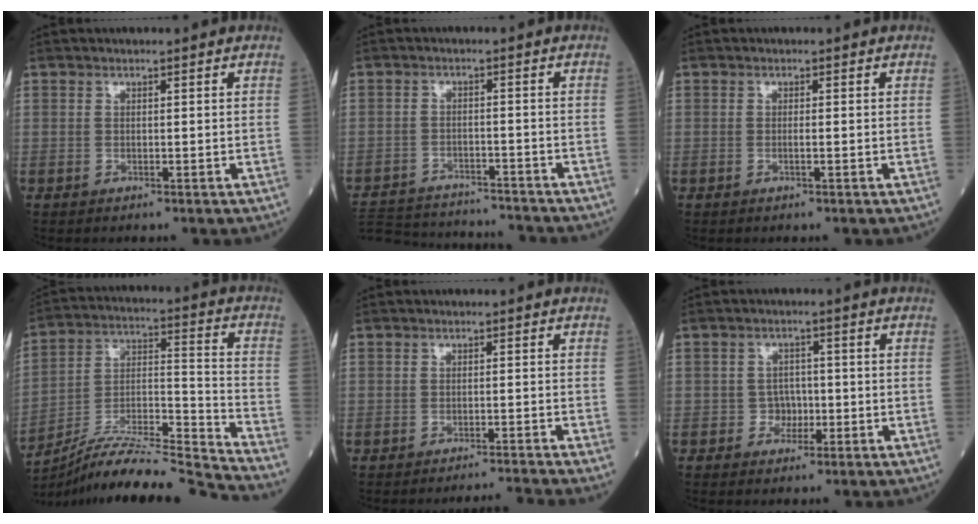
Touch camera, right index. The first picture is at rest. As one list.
[{"total": 16.3, "force": [-15.4, 2.9, 4.5], "torque": [-0.106, -0.002, -0.222]}, {"total": 0.9, "force": [-0.3, 0.0, 0.9], "torque": [-0.019, -0.001, -0.005]}, {"total": 19.4, "force": [-18.4, -2.1, 5.9], "torque": [-0.109, 0.009, -0.315]}, {"total": 4.0, "force": [-3.4, -2.2, 0.2], "torque": [0.000, -0.004, -0.048]}, {"total": 2.9, "force": [-0.9, 2.5, 1.1], "torque": [-0.007, 0.009, -0.014]}]